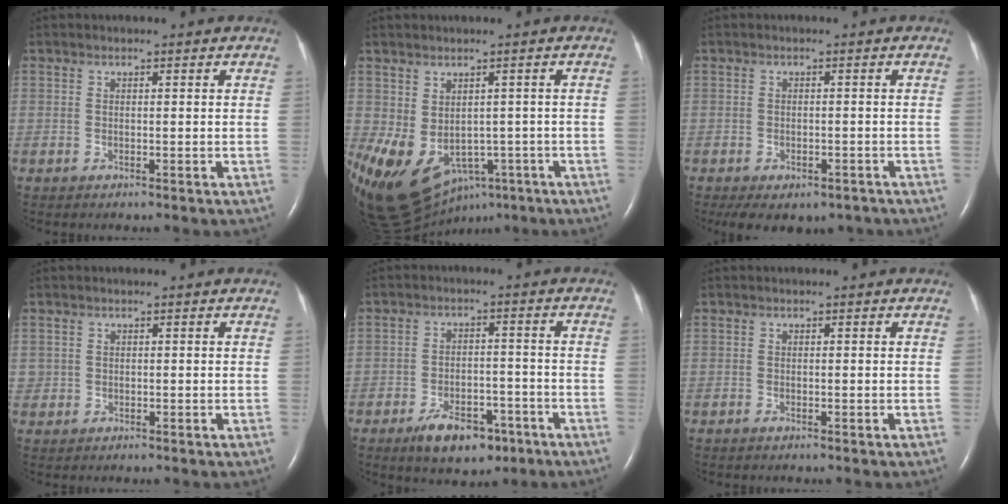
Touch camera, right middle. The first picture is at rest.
{"total": 17.3, "force": [-8.4, 11.2, 10.2], "torque": [-0.233, -0.026, -0.108]}
{"total": 7.6, "force": [-5.4, 4.1, 3.6], "torque": [-0.050, 0.004, -0.070]}
{"total": 0.7, "force": [0.0, 0.7, 0.0], "torque": [0.005, 0.005, -0.002]}
{"total": 8.2, "force": [-5.1, 4.1, 4.9], "torque": [-0.083, 0.000, -0.076]}
{"total": 0.0}